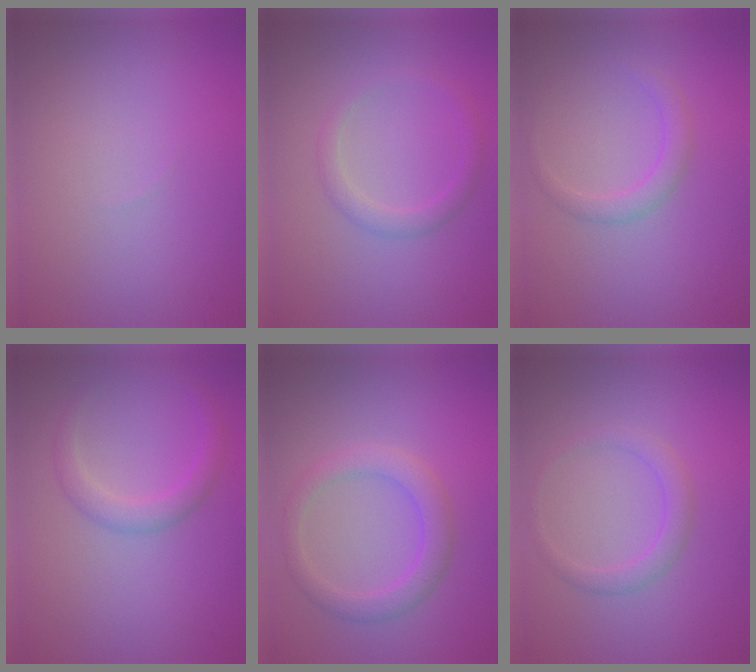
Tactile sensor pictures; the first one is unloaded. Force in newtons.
{"total": 1.7, "press": 1.7, "slide": 0.1}
{"total": 1.7, "press": 1.7, "slide": 0.1}
{"total": 2.1, "press": 2.1, "slide": 0.1}
{"total": 2.9, "press": 2.9, "slide": 0.2}
{"total": 1.8, "press": 1.8, "slide": 0.0}